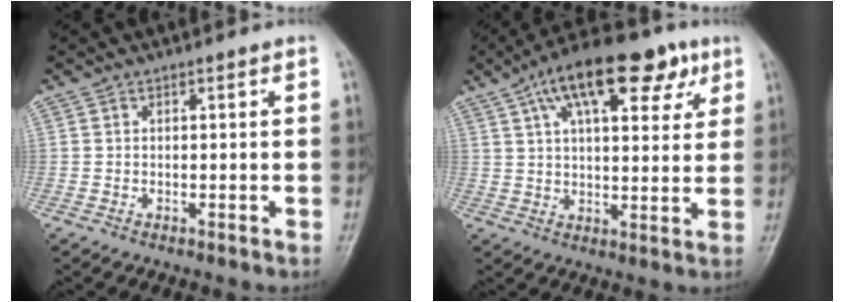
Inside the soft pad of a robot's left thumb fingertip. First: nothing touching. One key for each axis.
{"total": 18.6, "fx": 9.4, "fy": 8.0, "fz": 13.9, "tx": -0.191, "ty": 0.002, "tz": 0.145}